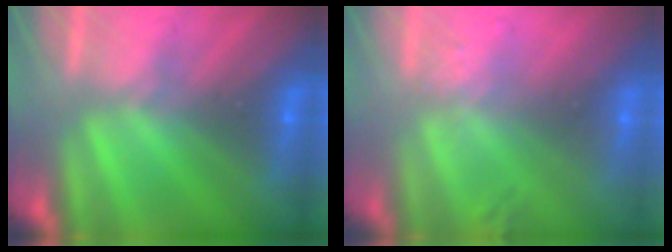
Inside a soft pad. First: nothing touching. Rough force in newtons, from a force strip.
{"total": 2.6}